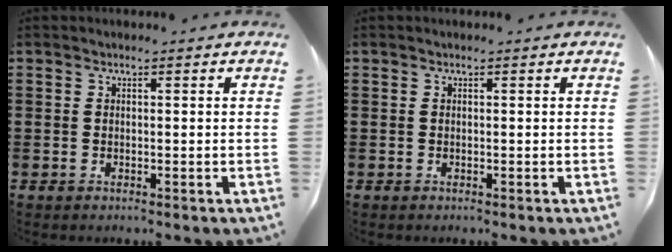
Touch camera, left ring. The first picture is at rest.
{"total": 0.0}